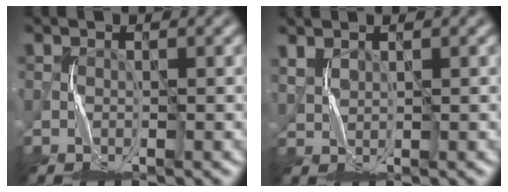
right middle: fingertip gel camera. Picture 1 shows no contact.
{"total": 1.4, "force": [1.1, 0.5, 0.7], "torque": [-0.026, 0.000, 0.028]}